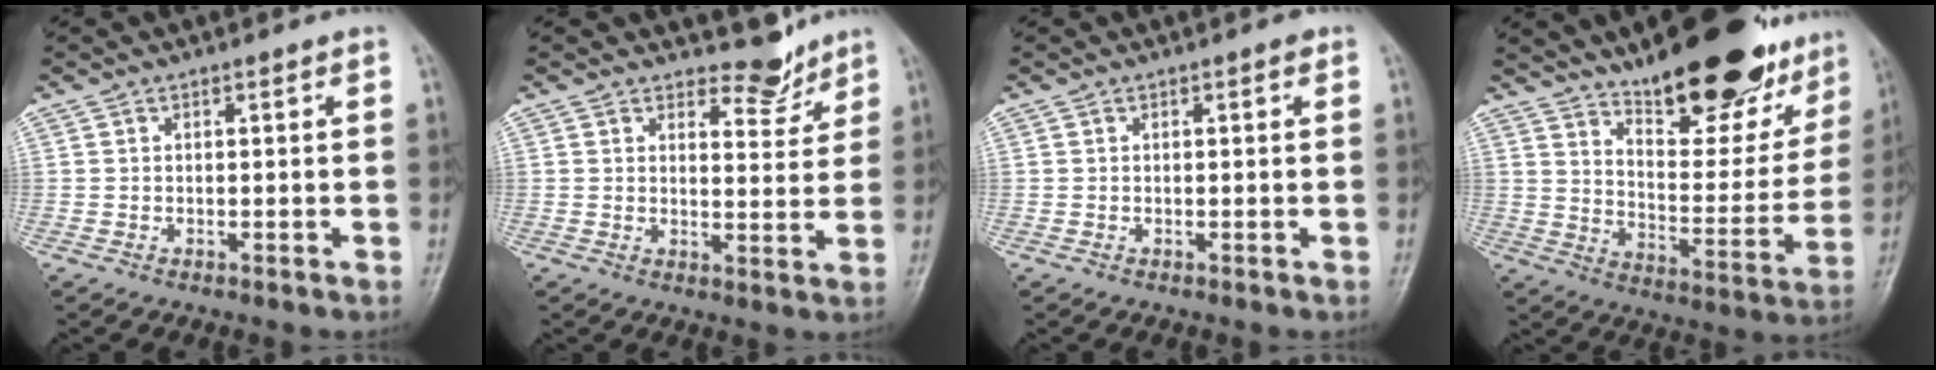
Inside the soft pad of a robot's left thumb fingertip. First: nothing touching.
{"total": 4.9, "force": [4.4, 2.0, 0.8], "torque": [0.011, -0.042, 0.065]}
{"total": 0.6, "force": [0.3, 0.3, 0.4], "torque": [-0.003, 0.000, 0.000]}
{"total": 24.8, "force": [18.2, 8.3, 14.5], "torque": [-0.164, -0.100, 0.263]}